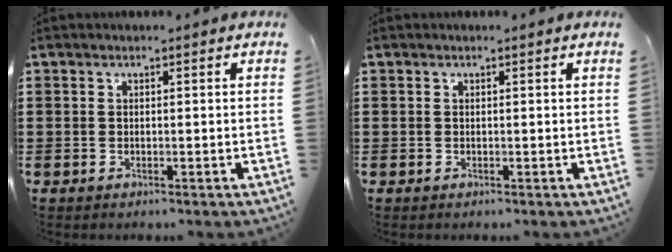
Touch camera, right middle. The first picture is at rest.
{"total": 0.0}